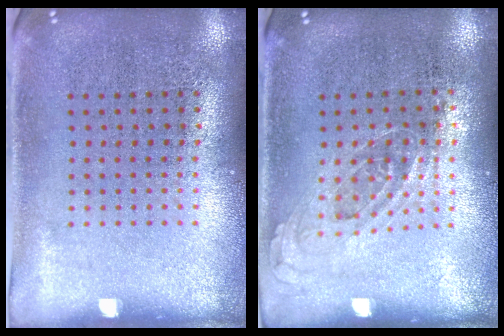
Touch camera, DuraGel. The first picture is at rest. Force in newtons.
{"total": 0.8, "press": 0.6, "slide": 0.5}